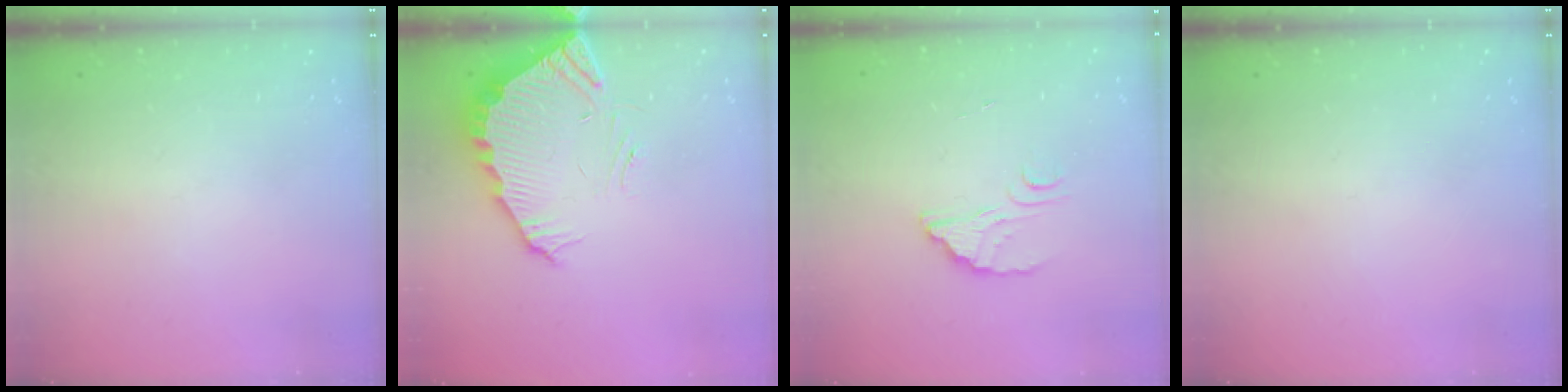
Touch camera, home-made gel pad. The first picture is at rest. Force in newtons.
{"total": 4.6, "press": 4.6, "slide": 0.2}
{"total": 2.3, "press": 2.3, "slide": 0.0}
{"total": 0.0}